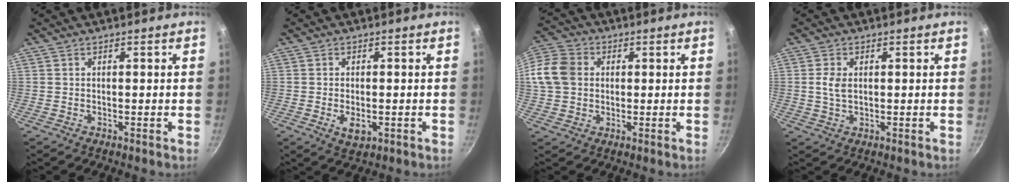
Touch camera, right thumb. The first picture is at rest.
{"total": 3.9, "force": [-0.9, 2.2, 3.1], "torque": [-0.051, -0.004, -0.010]}
{"total": 13.5, "force": [1.4, 11.3, 7.1], "torque": [-0.149, 0.025, 0.012]}
{"total": 3.3, "force": [0.5, 2.1, 2.5], "torque": [-0.049, 0.000, 0.009]}